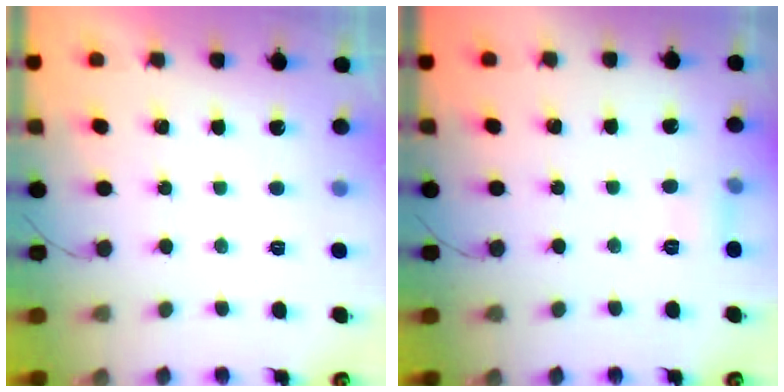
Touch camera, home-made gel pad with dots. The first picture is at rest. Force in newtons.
{"total": 4.7, "press": 4.5, "slide": 1.5}